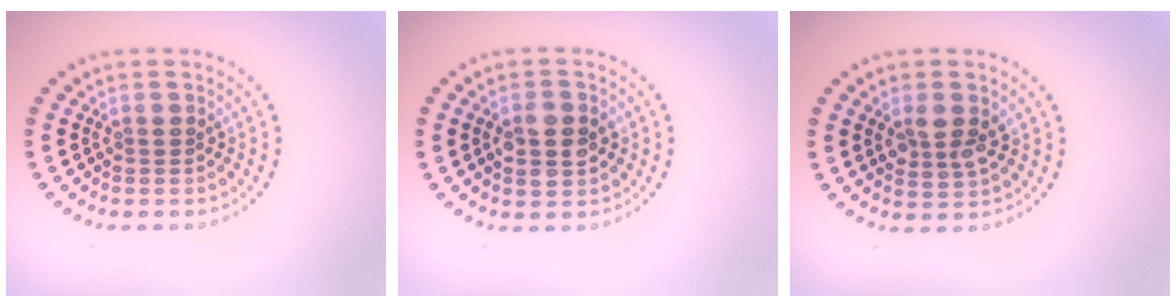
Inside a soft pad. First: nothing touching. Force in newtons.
{"total": 3.9, "press": 3.9, "slide": 0.1}
{"total": 2.6, "press": 2.5, "slide": 0.7}